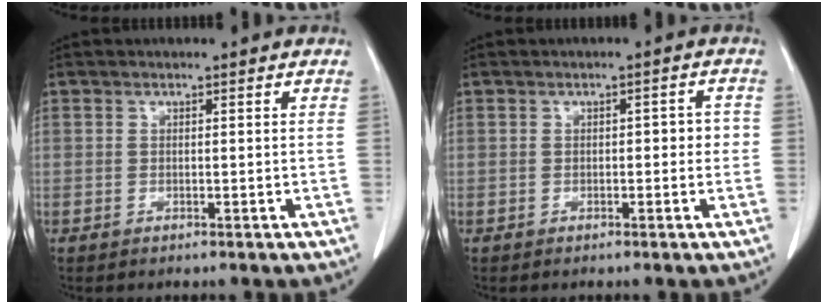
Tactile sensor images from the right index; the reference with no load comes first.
{"total": 2.4, "force": [-0.2, 1.2, 2.1], "torque": [-0.023, 0.012, -0.002]}